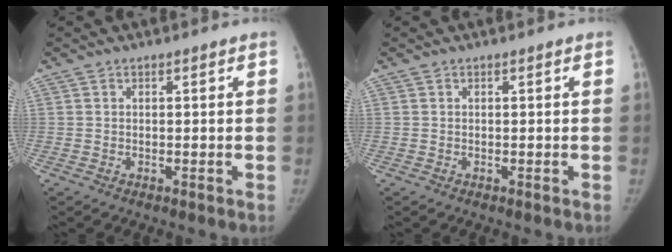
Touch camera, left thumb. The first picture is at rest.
{"total": 0.0}